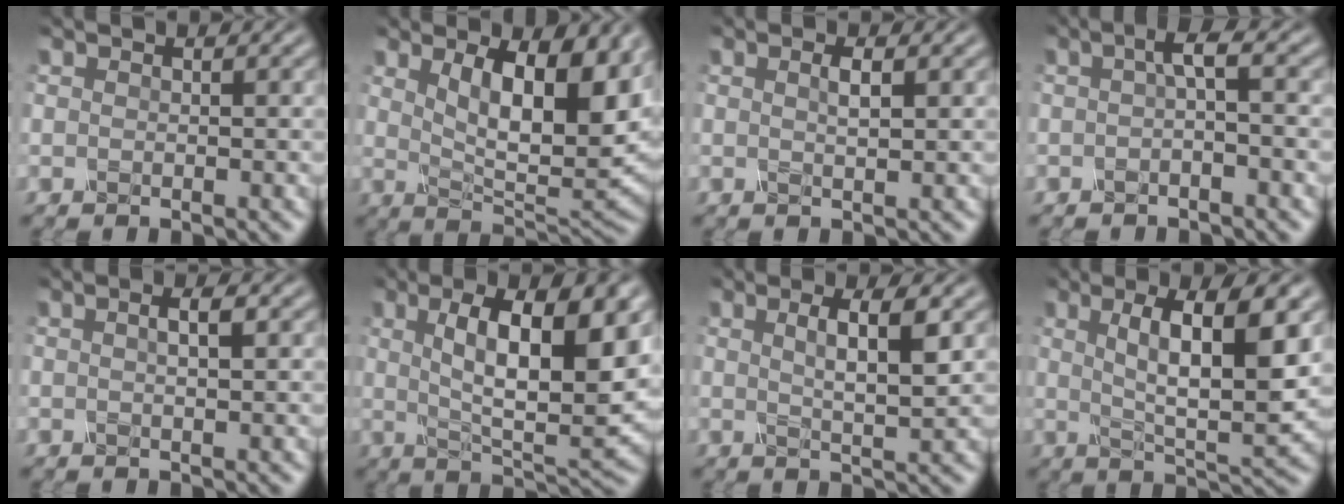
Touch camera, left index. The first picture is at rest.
{"total": 9.5, "force": [3.0, 3.3, 8.4], "torque": [-0.132, -0.010, 0.058]}
{"total": 1.3, "force": [0.1, 0.2, 1.2], "torque": [-0.022, 0.002, 0.005]}
{"total": 1.9, "force": [-0.4, 0.2, 1.8], "torque": [-0.036, 0.006, -0.004]}
{"total": 1.6, "force": [0.2, 0.4, 1.6], "torque": [-0.014, 0.001, 0.001]}
{"total": 11.0, "force": [2.1, 3.7, 10.1], "torque": [-0.152, -0.002, 0.041]}
{"total": 3.8, "force": [0.8, 0.7, 3.7], "torque": [-0.062, -0.001, 0.019]}
{"total": 8.6, "force": [1.9, 2.3, 8.0], "torque": [-0.122, -0.004, 0.041]}